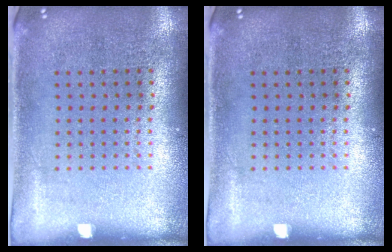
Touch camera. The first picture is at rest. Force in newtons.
{"total": 0.0}